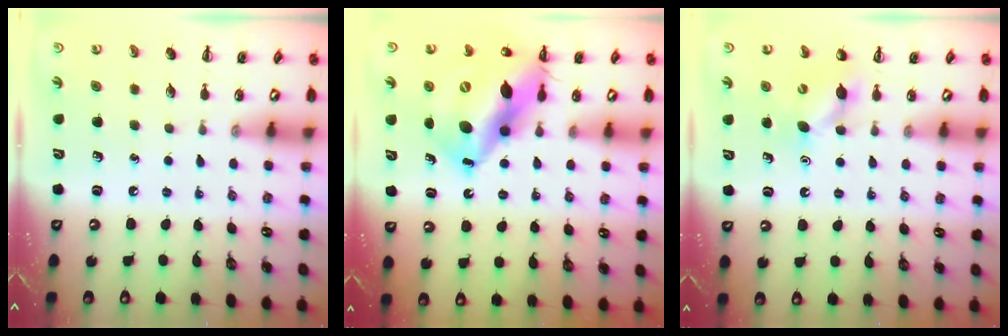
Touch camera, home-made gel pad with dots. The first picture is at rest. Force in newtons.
{"total": 19.4, "press": 18.7, "slide": 5.1}
{"total": 6.8, "press": 6.7, "slide": 1.3}